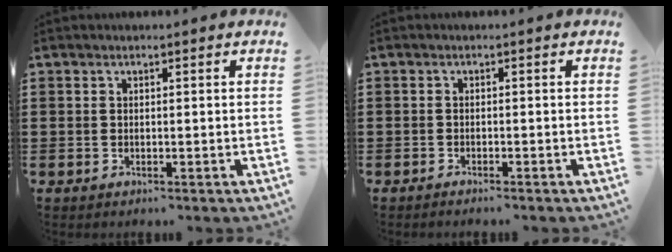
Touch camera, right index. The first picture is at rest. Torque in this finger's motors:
{"motor_torque": [0.02, 0.49, -0.51, -0.12]}